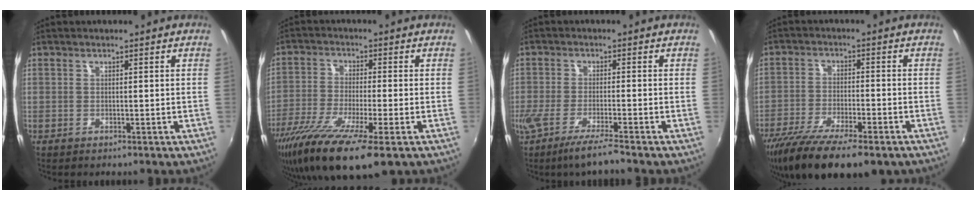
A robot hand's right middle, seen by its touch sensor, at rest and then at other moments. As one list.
[{"total": 15.4, "force": [-9.5, 2.4, 11.9], "torque": [-0.244, -0.059, -0.172]}, {"total": 6.8, "force": [-5.3, -0.4, 4.3], "torque": [-0.088, -0.029, -0.097]}, {"total": 18.0, "force": [-12.9, 5.2, 11.4], "torque": [-0.225, -0.058, -0.208]}]